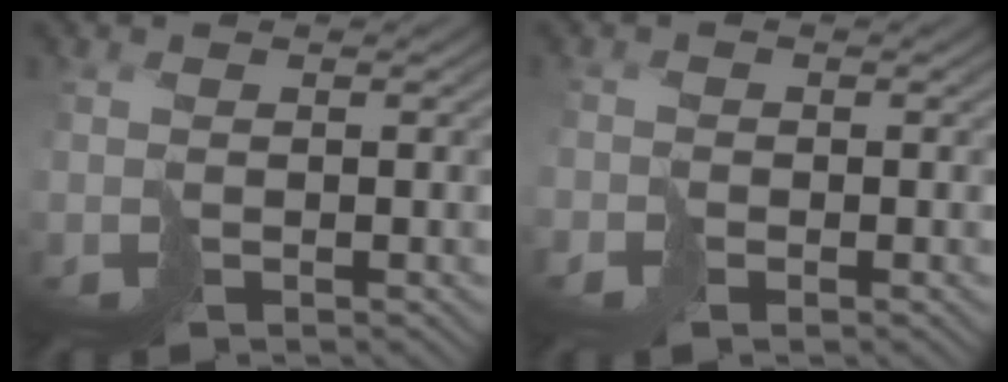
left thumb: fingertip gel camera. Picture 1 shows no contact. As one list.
[{"total": 1.6, "force": [-1.2, 1.0, 0.5], "torque": [-0.013, -0.008, -0.028]}]